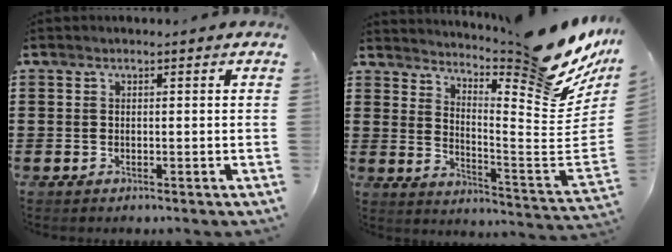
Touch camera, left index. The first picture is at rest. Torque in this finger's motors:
{"motor_torque": [1.43, -0.71, 0.76, 0.19]}